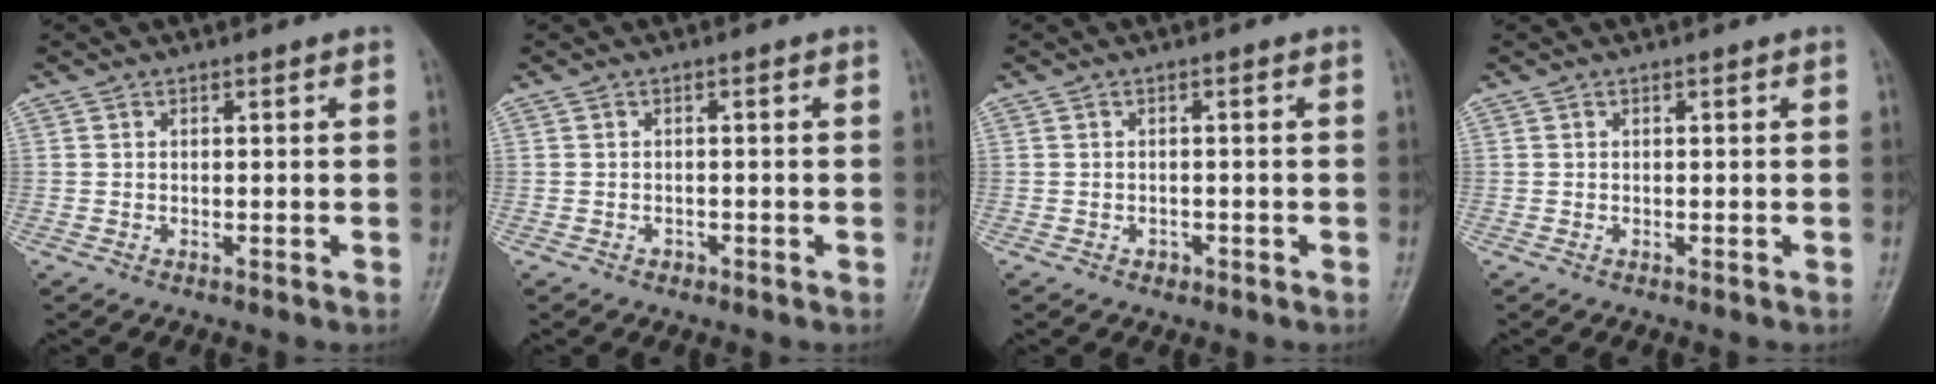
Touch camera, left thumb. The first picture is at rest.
{"total": 1.0, "force": [-0.6, 0.7, 0.3], "torque": [-0.001, 0.004, -0.011]}
{"total": 1.3, "force": [-0.7, 1.0, 0.4], "torque": [-0.002, 0.005, -0.010]}
{"total": 0.0}